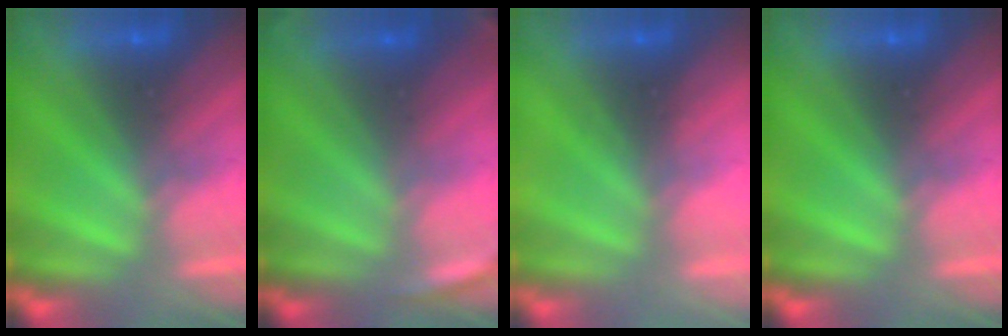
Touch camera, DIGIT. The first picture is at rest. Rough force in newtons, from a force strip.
{"total": 2.7}
{"total": 2.3}
{"total": 0.0}